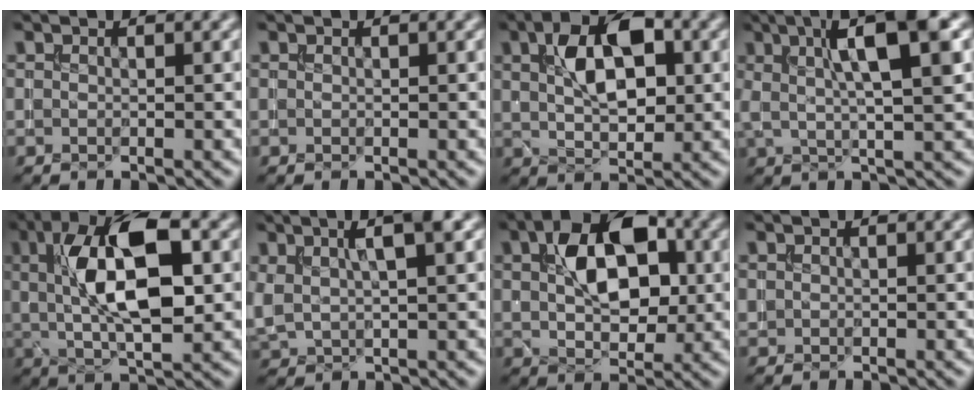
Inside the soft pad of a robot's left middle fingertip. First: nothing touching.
{"total": 0.0}
{"total": 6.6, "force": [1.7, 3.5, 5.3], "torque": [-0.084, 0.010, 0.026]}
{"total": 7.5, "force": [2.3, 1.5, 6.9], "torque": [-0.103, 0.007, 0.039]}
{"total": 9.8, "force": [1.5, 4.0, 8.8], "torque": [-0.147, 0.012, 0.026]}
{"total": 4.7, "force": [2.1, 1.4, 4.0], "torque": [-0.085, 0.006, 0.041]}
{"total": 7.9, "force": [1.7, 4.8, 6.1], "torque": [-0.097, 0.011, 0.027]}
{"total": 0.0}